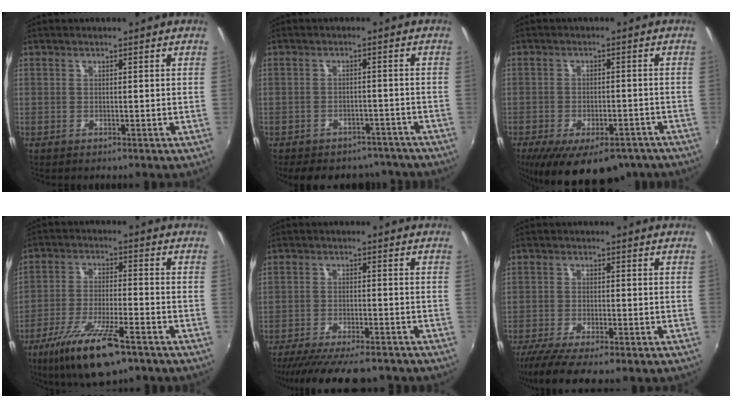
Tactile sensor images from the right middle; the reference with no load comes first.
{"total": 13.7, "force": [-11.3, 6.3, 4.7], "torque": [-0.105, 0.008, -0.134]}
{"total": 17.8, "force": [-12.5, 7.5, 10.3], "torque": [-0.195, -0.034, -0.169]}
{"total": 13.8, "force": [-8.9, 3.5, 9.9], "torque": [-0.207, -0.035, -0.160]}
{"total": 14.7, "force": [-12.5, 2.9, 7.2], "torque": [-0.147, -0.035, -0.187]}
{"total": 9.1, "force": [-6.8, 1.6, 5.9], "torque": [-0.136, -0.039, -0.117]}